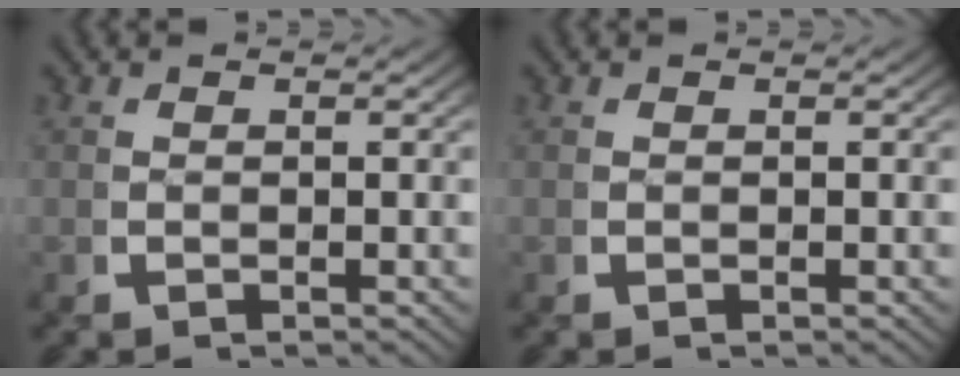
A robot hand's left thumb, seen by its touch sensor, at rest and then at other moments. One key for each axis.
{"total": 0.0}